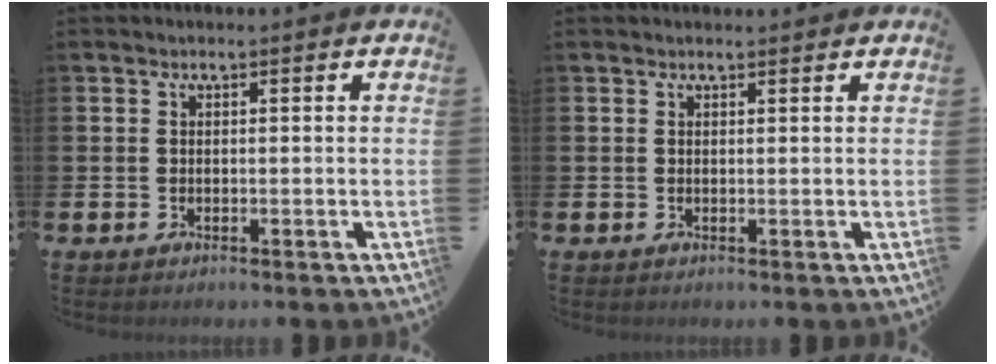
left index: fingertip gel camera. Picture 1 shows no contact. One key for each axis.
{"total": 0.6, "fx": 0.6, "fy": 0.1, "fz": 0.1, "tx": 0.005, "ty": -0.002, "tz": 0.009}